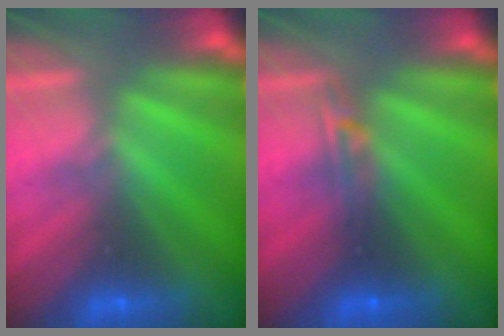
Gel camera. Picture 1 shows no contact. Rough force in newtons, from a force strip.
{"total": 2.4}